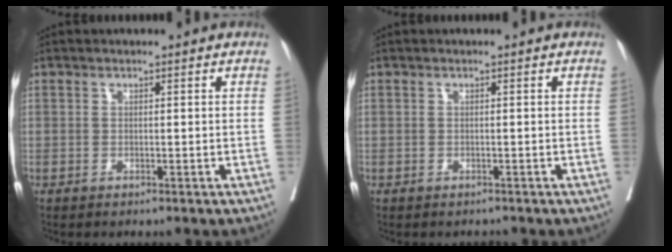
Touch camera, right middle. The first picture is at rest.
{"total": 0.7, "force": [-0.6, 0.4, 0.0], "torque": [-0.006, 0.001, -0.011]}